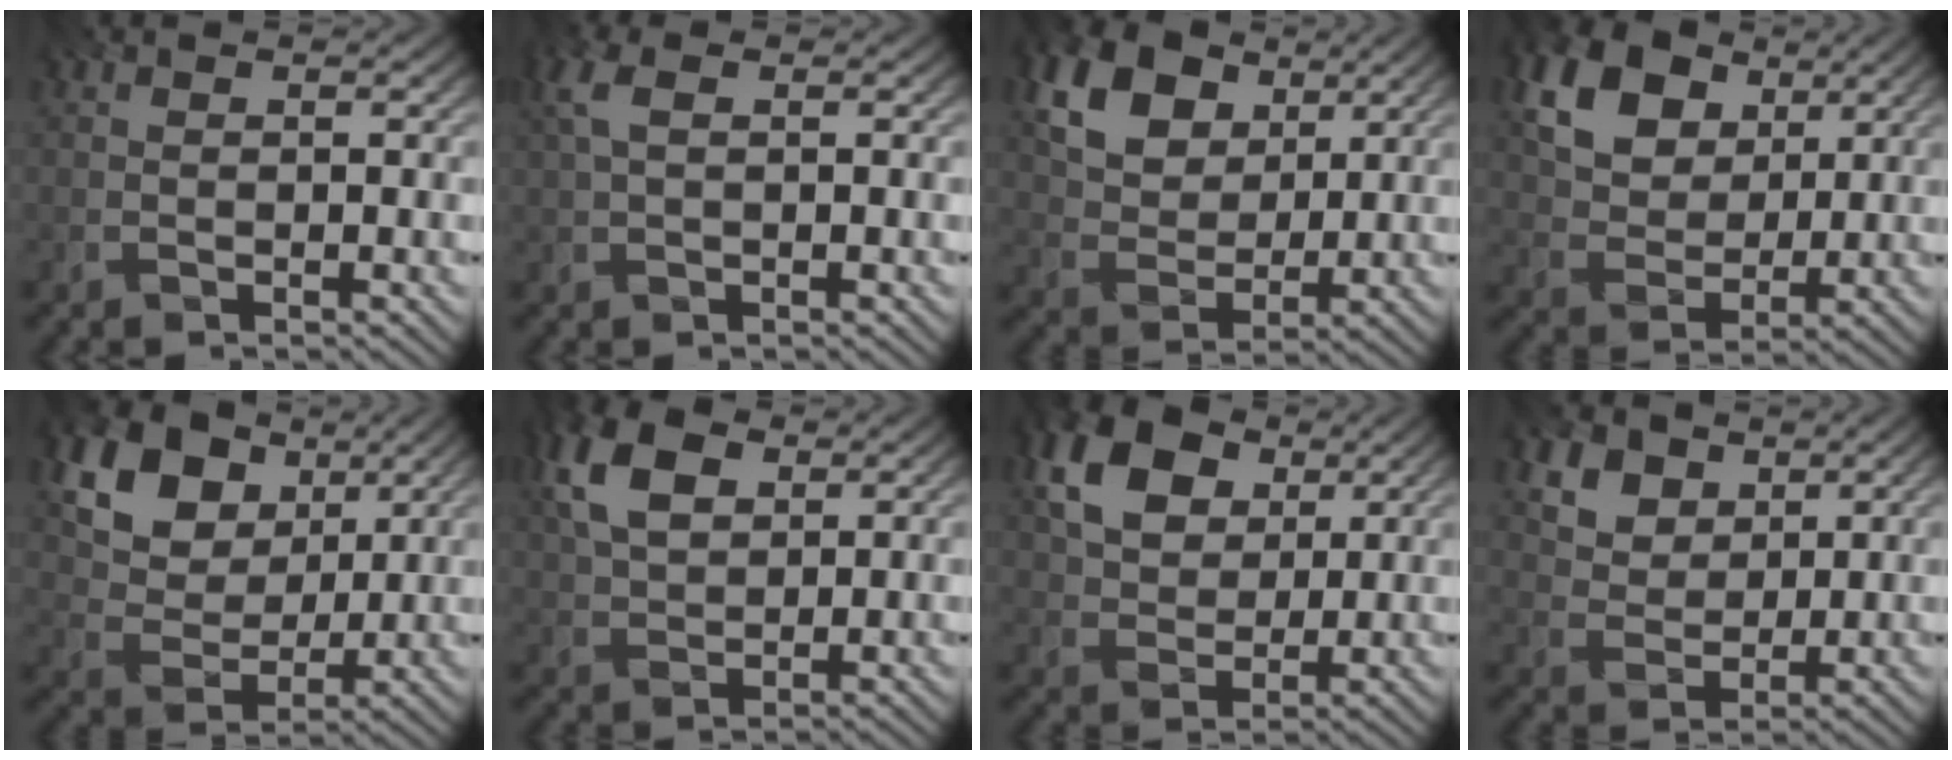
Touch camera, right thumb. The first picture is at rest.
{"total": 3.5, "force": [0.8, 1.6, 3.0], "torque": [-0.085, 0.011, 0.012]}
{"total": 14.1, "force": [6.8, 9.7, 7.7], "torque": [-0.209, 0.018, 0.132]}
{"total": 16.3, "force": [7.9, 11.4, 8.5], "torque": [-0.223, 0.033, 0.163]}
{"total": 15.7, "force": [7.2, 11.0, 8.5], "torque": [-0.212, 0.029, 0.152]}
{"total": 8.6, "force": [3.1, 5.2, 6.2], "torque": [-0.161, 0.018, 0.058]}
{"total": 11.8, "force": [5.1, 7.9, 7.1], "torque": [-0.158, 0.021, 0.075]}
{"total": 8.5, "force": [4.7, 5.8, 4.1], "torque": [-0.146, -0.013, 0.094]}